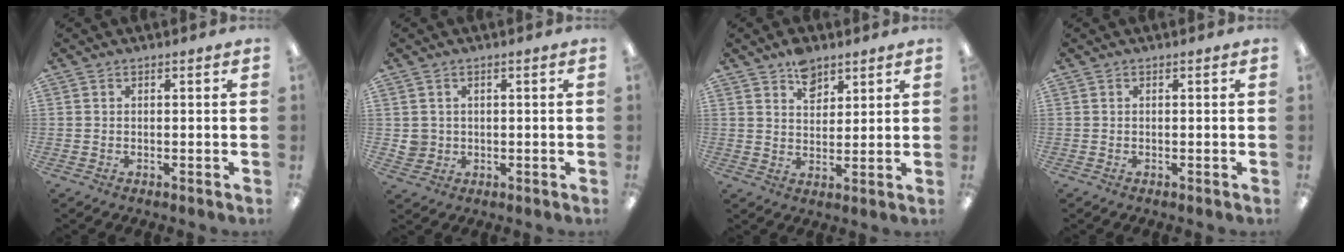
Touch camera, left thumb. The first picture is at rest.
{"total": 3.0, "force": [0.7, 2.9, 0.3], "torque": [-0.013, 0.006, 0.014]}
{"total": 6.5, "force": [4.5, 3.7, 2.8], "torque": [-0.037, -0.020, 0.078]}
{"total": 0.0}